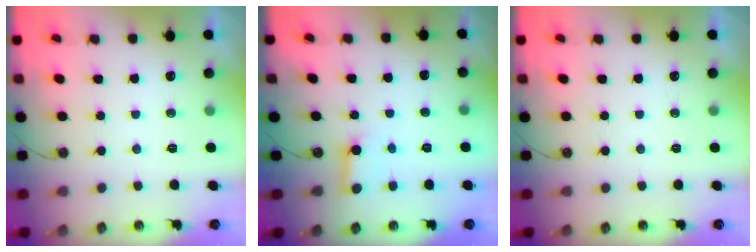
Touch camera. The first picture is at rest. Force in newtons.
{"total": 4.0, "press": 3.9, "slide": 0.4}
{"total": 0.0}